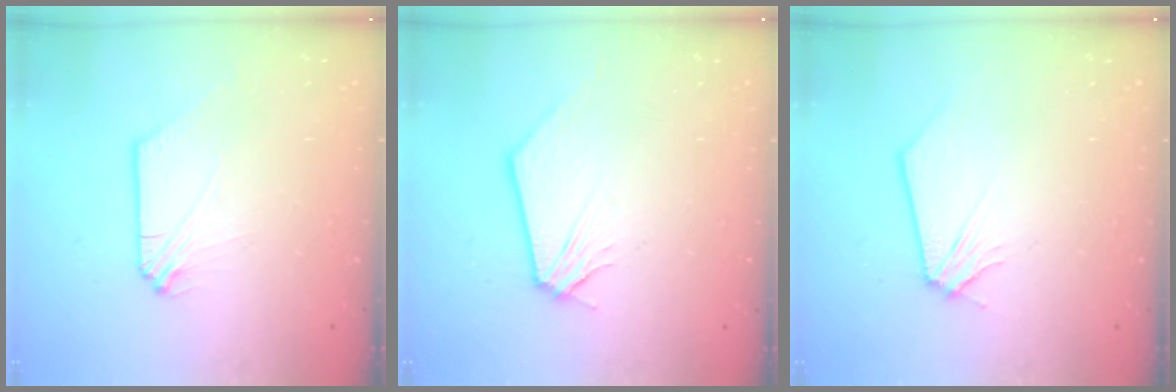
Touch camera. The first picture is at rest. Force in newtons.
{"total": 0.0}
{"total": 0.0}